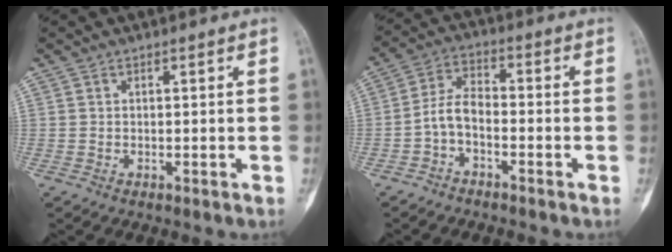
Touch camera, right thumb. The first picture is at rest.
{"total": 5.5, "force": [-2.3, 2.8, 4.1], "torque": [-0.079, 0.034, -0.054]}